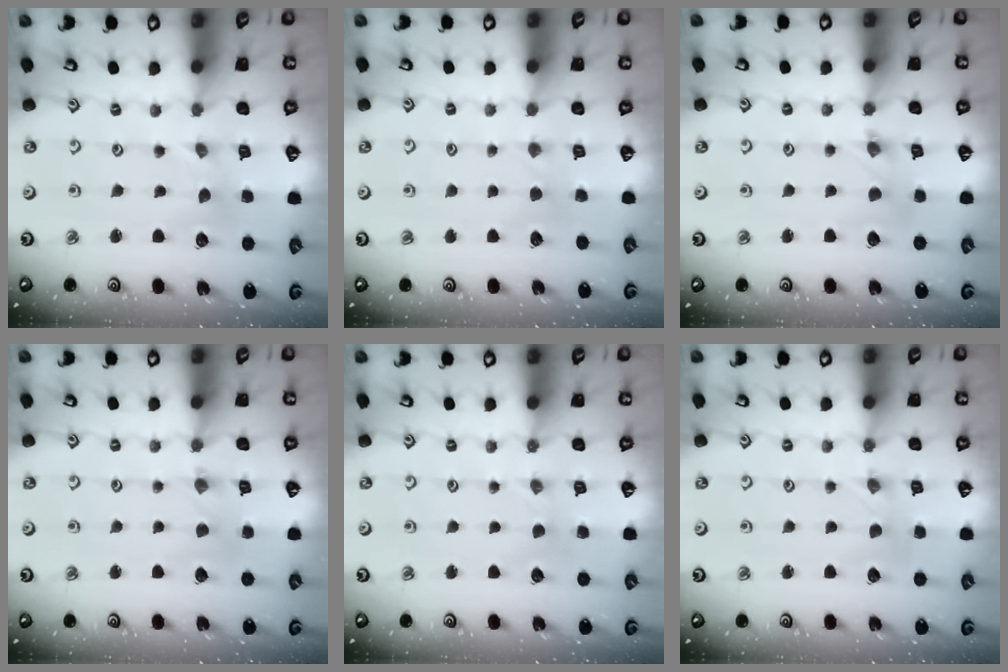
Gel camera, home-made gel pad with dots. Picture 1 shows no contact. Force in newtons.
{"total": 2.4, "press": 2.3, "slide": 0.3}
{"total": 1.3, "press": 1.2, "slide": 0.2}
{"total": 1.0, "press": 1.0, "slide": 0.1}
{"total": 0.0}
{"total": 0.0}